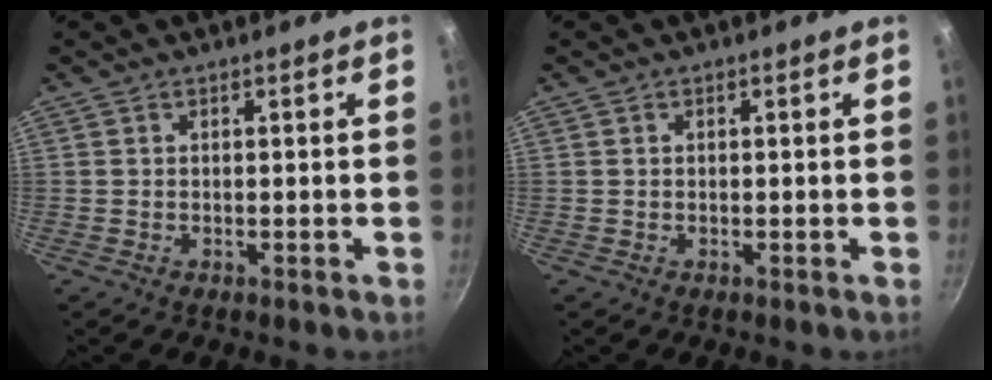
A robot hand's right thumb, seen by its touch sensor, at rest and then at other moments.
{"total": 0.0}